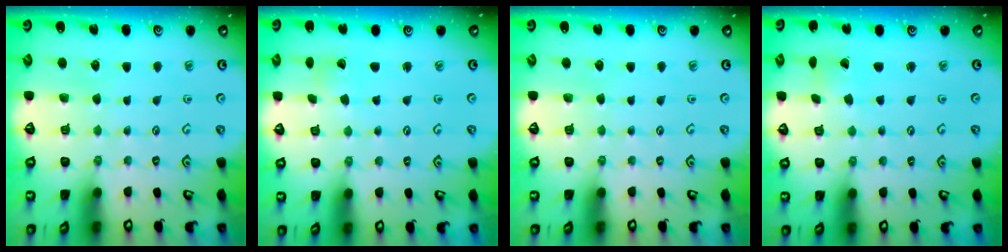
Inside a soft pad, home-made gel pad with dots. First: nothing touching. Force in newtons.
{"total": 0.8, "press": 0.8, "slide": 0.0}
{"total": 0.0}
{"total": 1.1, "press": 1.1, "slide": 0.1}